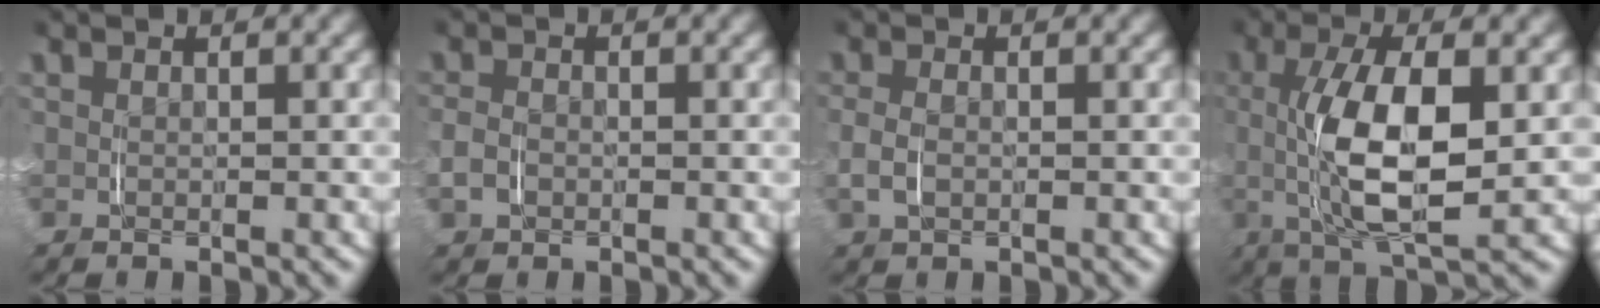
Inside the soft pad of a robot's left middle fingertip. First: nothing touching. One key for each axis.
{"total": 1.0, "fx": -0.7, "fy": 0.5, "fz": 0.4, "tx": -0.011, "ty": 0.000, "tz": -0.013}
{"total": 1.1, "fx": -0.5, "fy": 0.3, "fz": 0.9, "tx": -0.022, "ty": -0.001, "tz": -0.005}
{"total": 7.4, "fx": 0.0, "fy": 1.9, "fz": 7.1, "tx": -0.133, "ty": -0.003, "tz": 0.002}